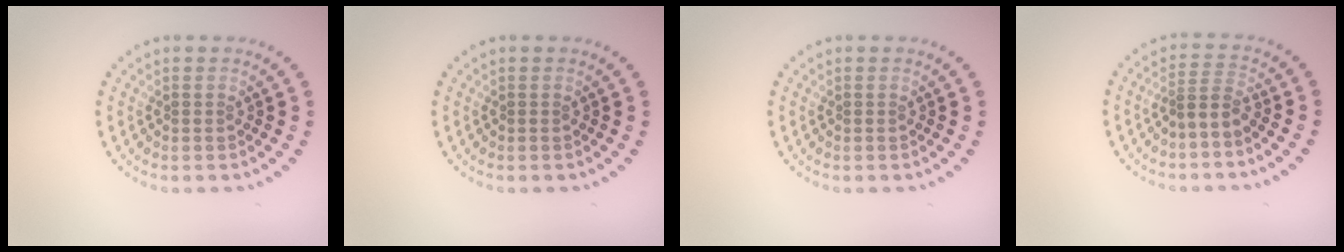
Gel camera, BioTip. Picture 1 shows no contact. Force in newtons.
{"total": 0.0}
{"total": 0.0}
{"total": 2.0, "press": 1.3, "slide": 1.5}